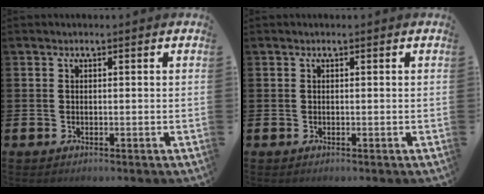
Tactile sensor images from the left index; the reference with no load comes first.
{"total": 0.0}